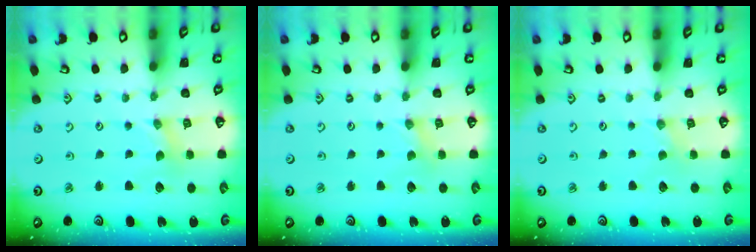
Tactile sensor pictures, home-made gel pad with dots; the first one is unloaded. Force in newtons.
{"total": 0.0}
{"total": 0.0}